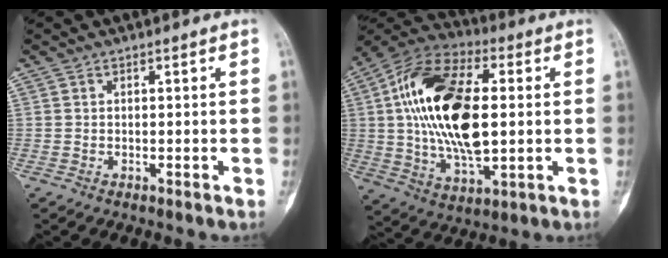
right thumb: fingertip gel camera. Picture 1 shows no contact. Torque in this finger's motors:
{"motor_torque": [0.30, 3.81, 2.52, 0.25, 0.69]}